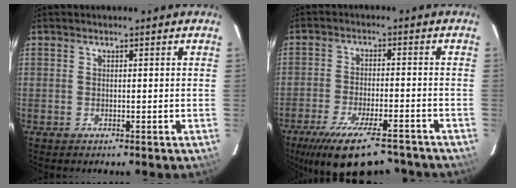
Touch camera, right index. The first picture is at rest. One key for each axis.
{"total": 16.6, "fx": -12.9, "fy": 4.7, "fz": 9.4, "tx": -0.181, "ty": -0.037, "tz": -0.195}